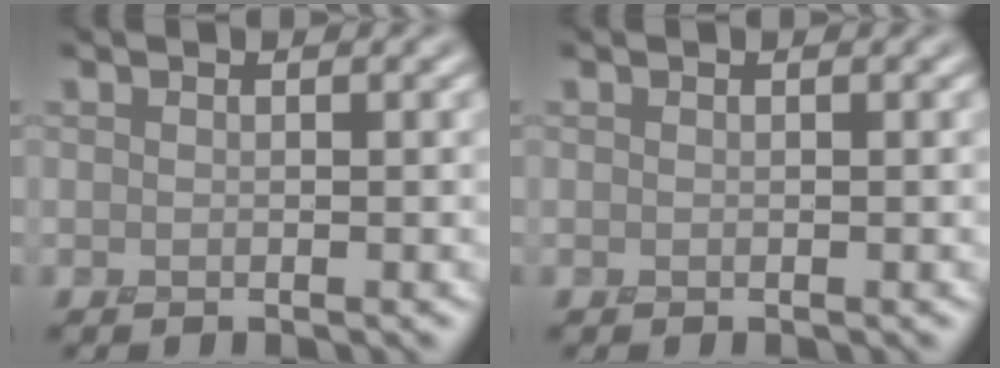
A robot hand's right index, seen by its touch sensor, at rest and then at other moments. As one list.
[{"total": 0.0}]